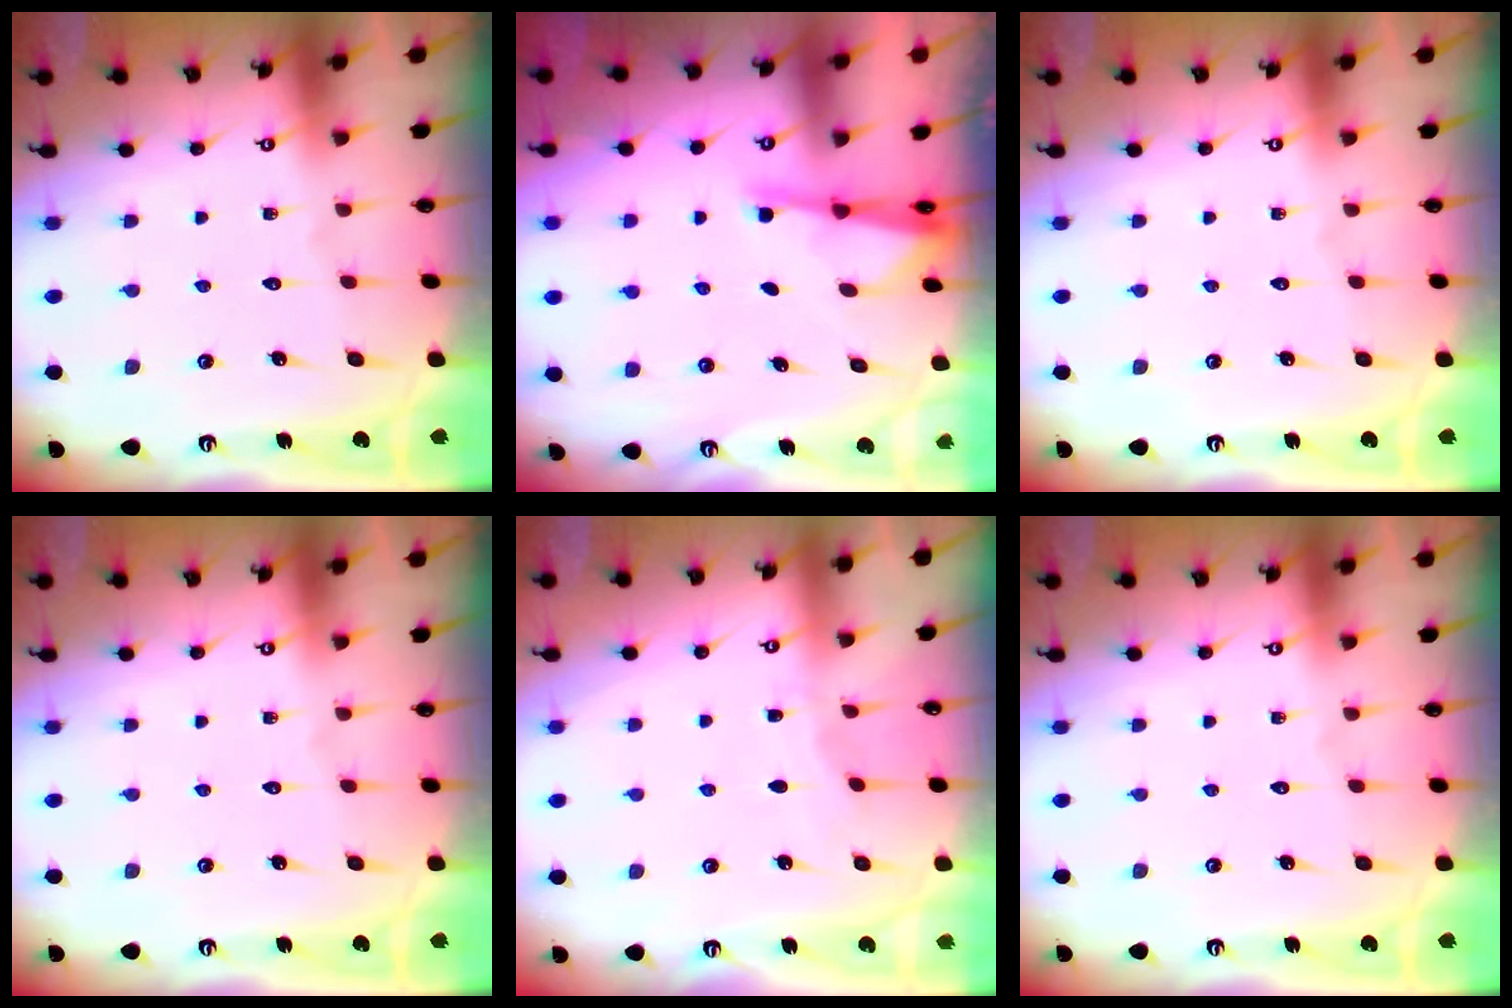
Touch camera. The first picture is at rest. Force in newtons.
{"total": 2.7, "press": 2.7, "slide": 0.5}
{"total": 0.0}
{"total": 0.0}
{"total": 2.7, "press": 2.6, "slide": 0.5}
{"total": 0.0}